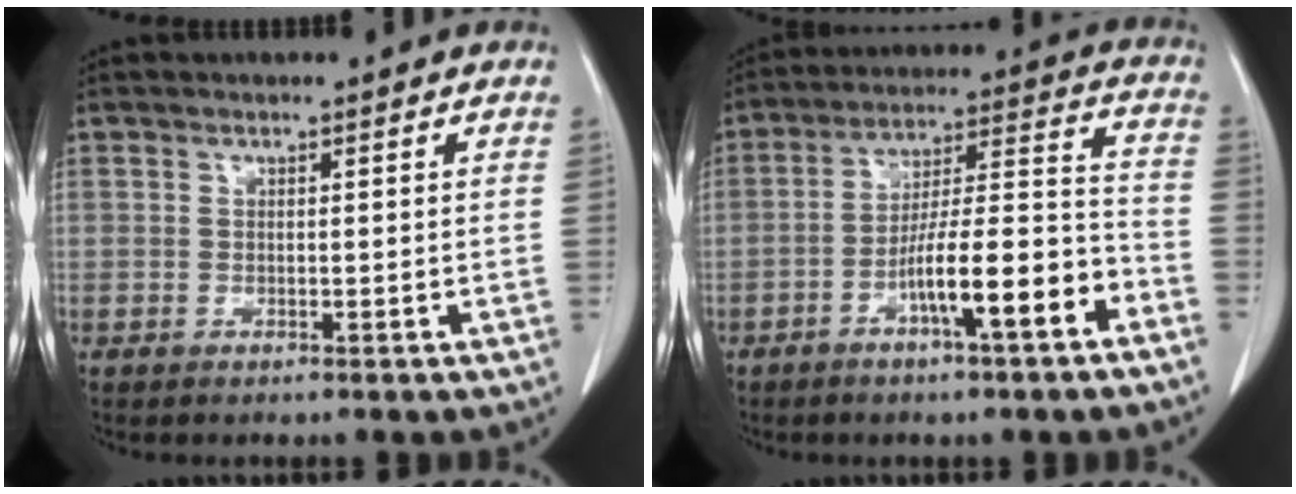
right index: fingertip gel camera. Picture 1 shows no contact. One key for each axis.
{"total": 12.7, "fx": -6.1, "fy": 1.2, "fz": 11.1, "tx": -0.184, "ty": 0.014, "tz": -0.101}